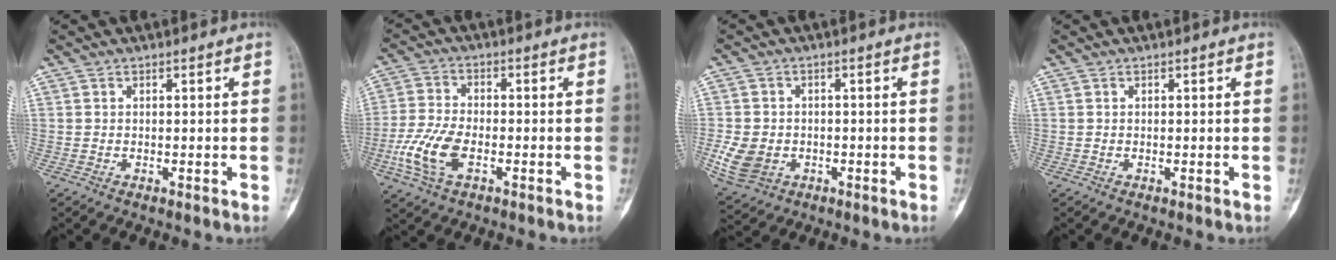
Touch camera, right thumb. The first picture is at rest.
{"total": 9.6, "force": [-3.2, 5.0, 7.5], "torque": [-0.174, 0.008, -0.066]}
{"total": 7.5, "force": [-1.7, 6.1, 4.1], "torque": [-0.071, 0.007, -0.022]}
{"total": 0.0}